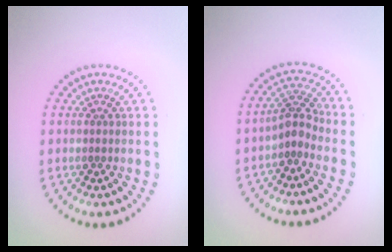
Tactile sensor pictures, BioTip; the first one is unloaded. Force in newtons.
{"total": 2.3, "press": 1.9, "slide": 1.4}